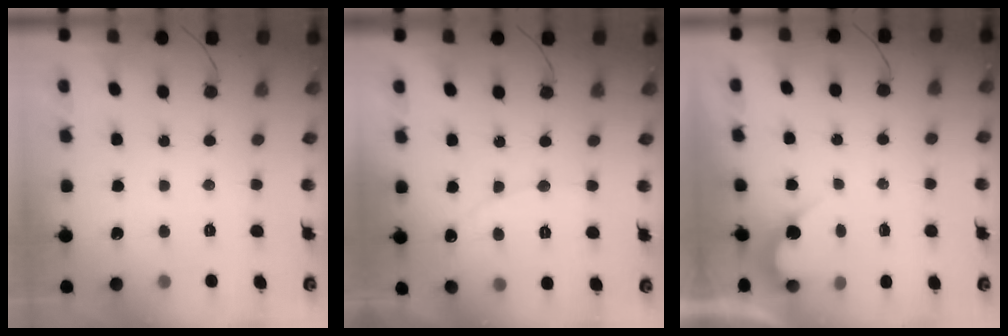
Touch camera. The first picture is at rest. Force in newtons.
{"total": 5.4, "press": 5.4, "slide": 0.3}
{"total": 4.1, "press": 4.1, "slide": 0.1}